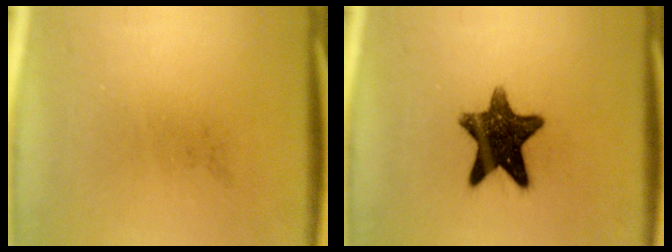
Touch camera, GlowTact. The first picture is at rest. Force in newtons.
{"total": 12.6}